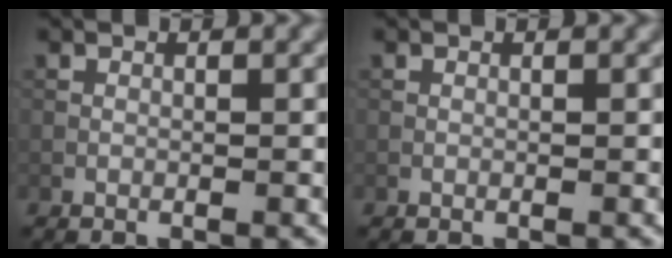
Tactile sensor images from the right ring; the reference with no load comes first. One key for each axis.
{"total": 0.0}